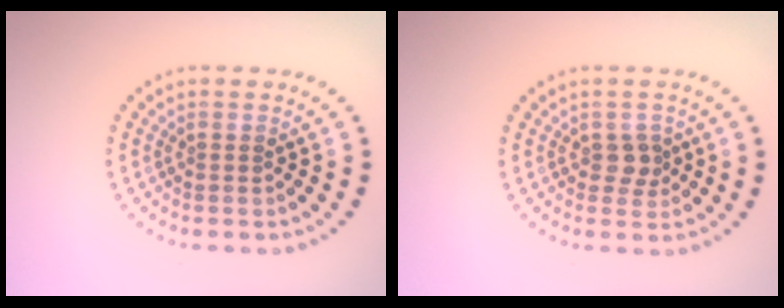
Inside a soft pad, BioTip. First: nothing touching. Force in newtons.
{"total": 1.5, "press": 1.4, "slide": 0.5}